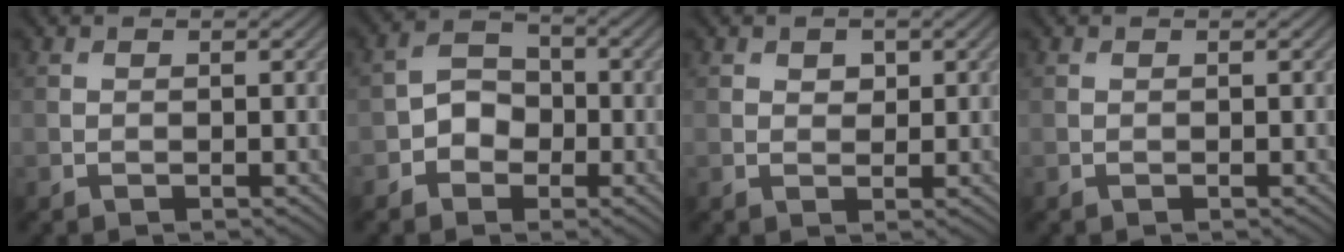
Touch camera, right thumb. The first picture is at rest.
{"total": 3.9, "force": [-1.4, 3.2, 1.9], "torque": [-0.028, 0.008, -0.032]}
{"total": 1.4, "force": [0.7, 1.0, 0.7], "torque": [-0.012, -0.002, 0.013]}
{"total": 0.0}